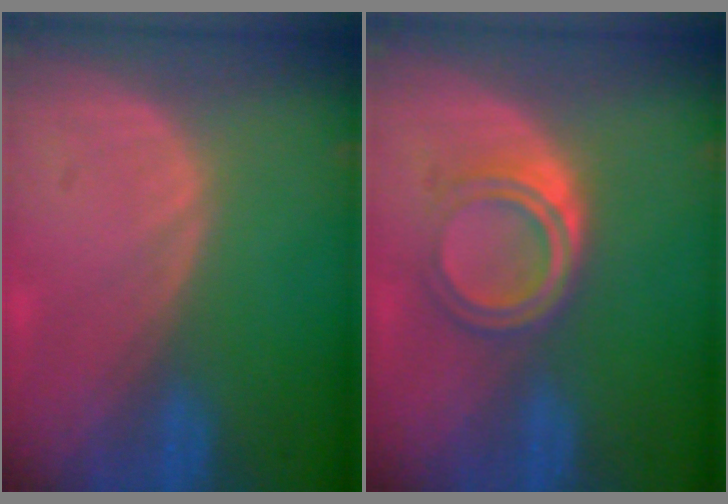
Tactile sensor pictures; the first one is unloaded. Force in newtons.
{"total": 5.1, "press": 4.5, "slide": 2.4}